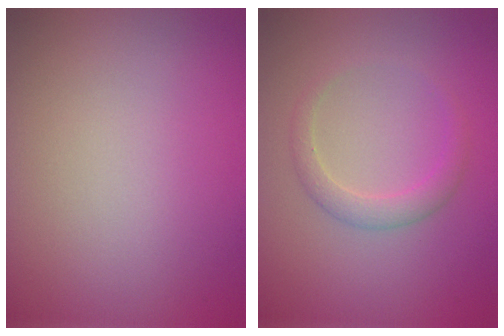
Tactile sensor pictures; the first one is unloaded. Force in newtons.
{"total": 1.9, "press": 1.9, "slide": 0.1}